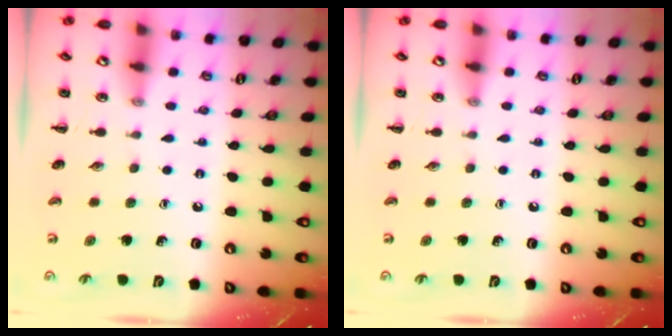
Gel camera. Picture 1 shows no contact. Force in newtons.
{"total": 0.0}